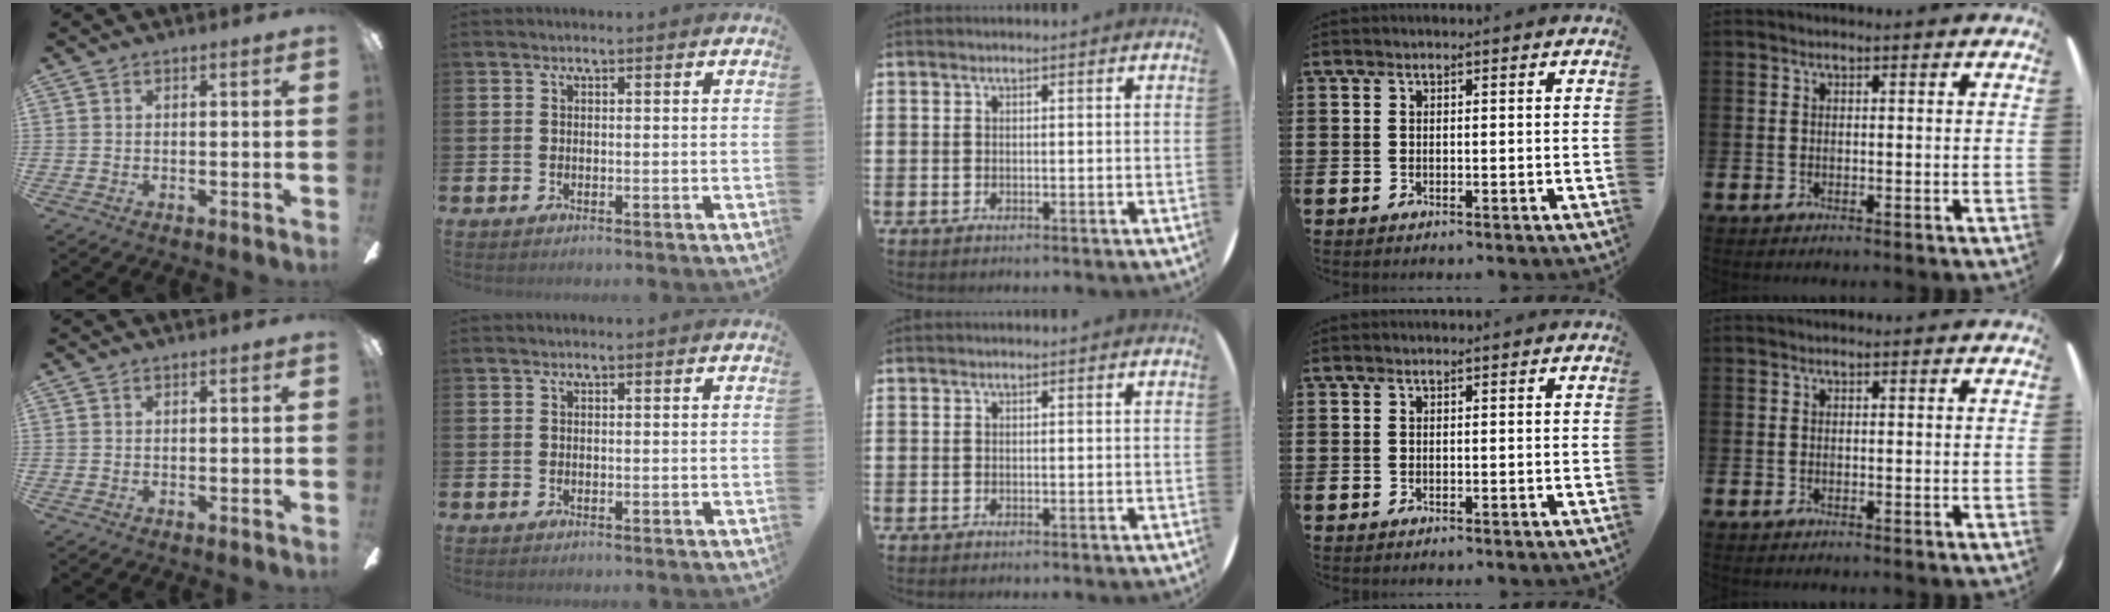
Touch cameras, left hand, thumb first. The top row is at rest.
{}